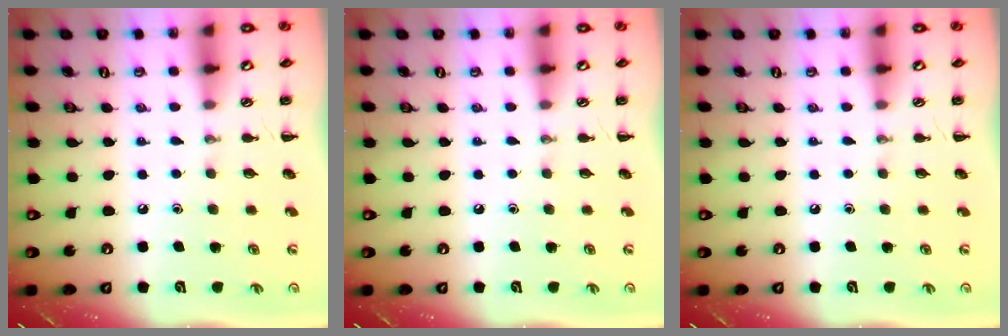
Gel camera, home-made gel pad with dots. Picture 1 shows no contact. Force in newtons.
{"total": 0.0}
{"total": 0.0}